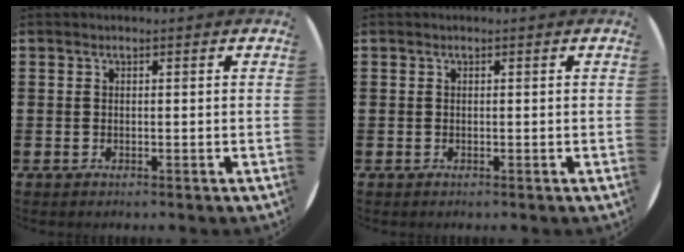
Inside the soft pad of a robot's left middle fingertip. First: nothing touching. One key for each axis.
{"total": 0.0}